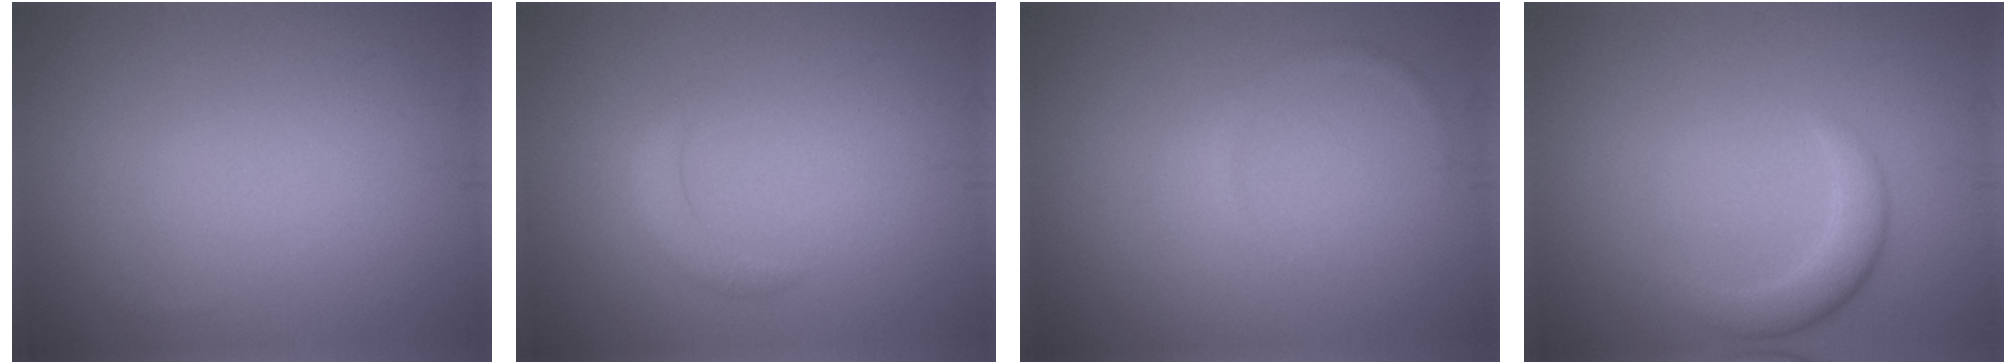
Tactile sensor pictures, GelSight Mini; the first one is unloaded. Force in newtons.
{"total": 1.7, "press": 1.7, "slide": 0.1}
{"total": 0.5, "press": 0.5, "slide": 0.0}
{"total": 2.5, "press": 2.5, "slide": 0.2}